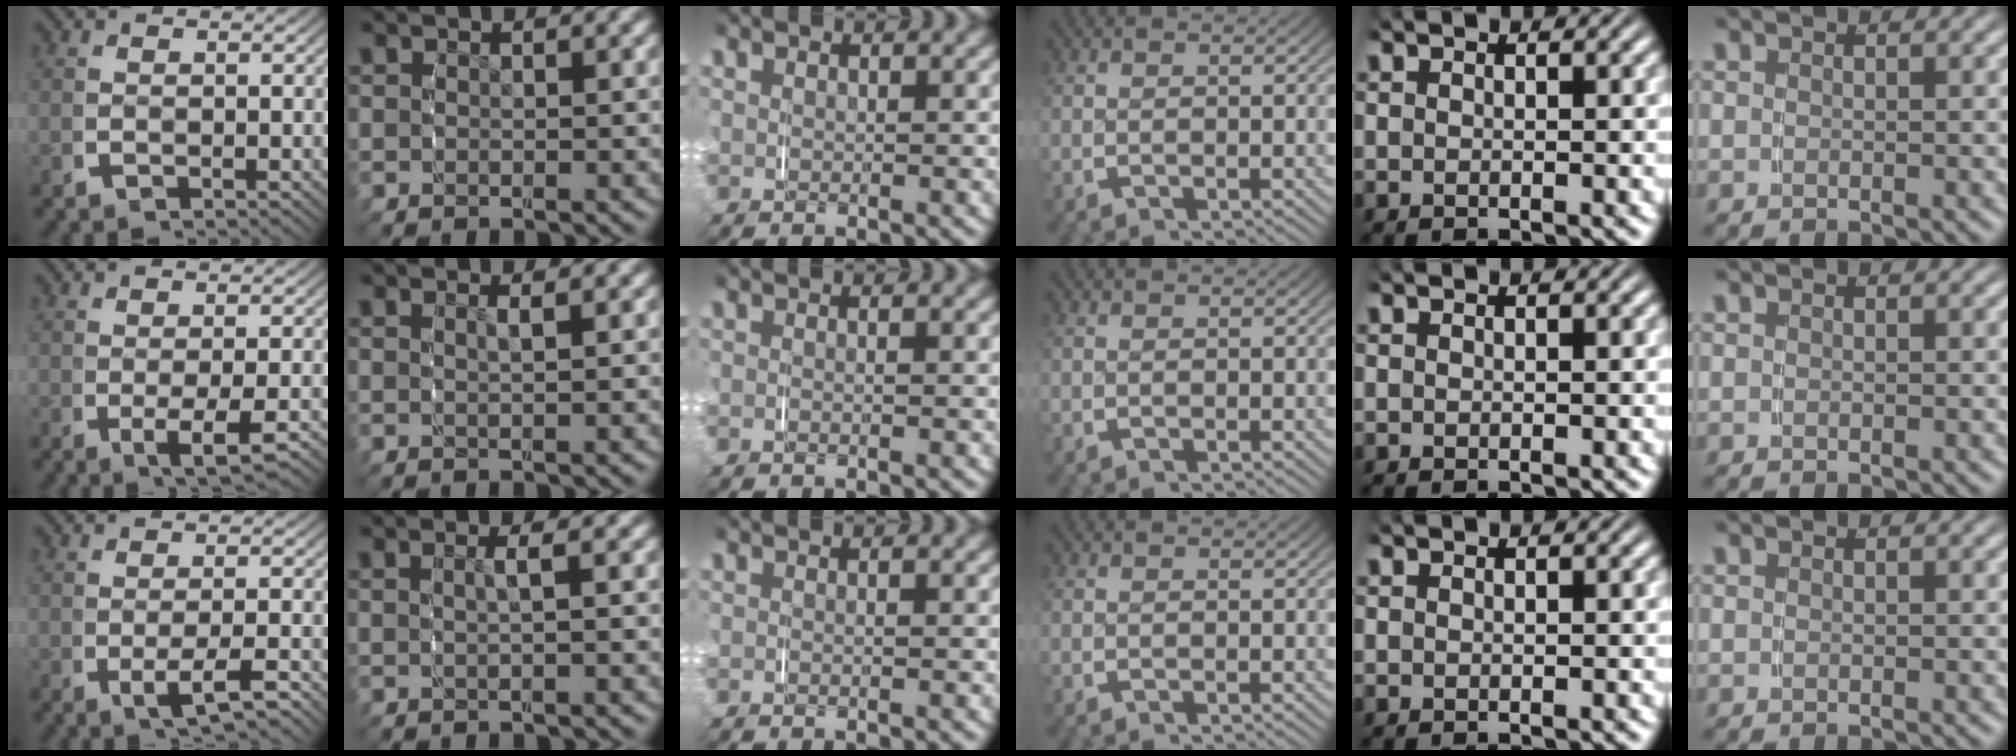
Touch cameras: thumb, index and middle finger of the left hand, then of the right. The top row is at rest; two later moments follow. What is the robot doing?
{"motion": "grasp_and_lifting", "object": "map"}